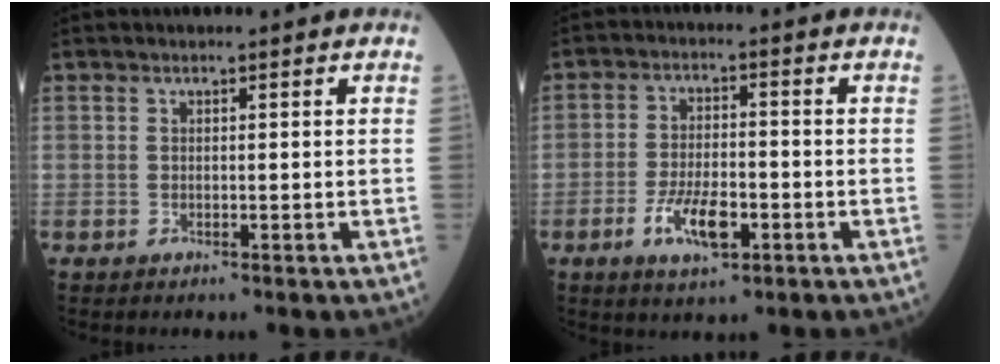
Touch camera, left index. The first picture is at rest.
{"total": 7.0, "force": [-3.1, 2.6, 5.8], "torque": [-0.117, -0.004, -0.053]}